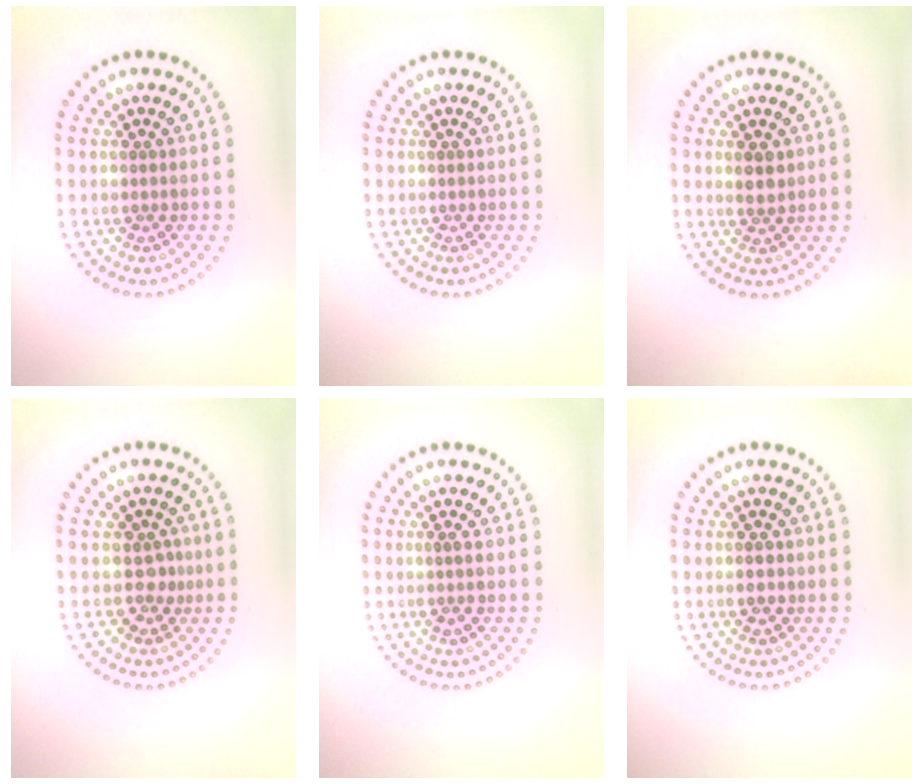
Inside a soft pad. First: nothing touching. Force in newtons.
{"total": 0.0}
{"total": 1.9, "press": 1.7, "slide": 0.8}
{"total": 1.8, "press": 1.3, "slide": 1.3}
{"total": 1.1, "press": 1.0, "slide": 0.5}
{"total": 1.9, "press": 1.9, "slide": 0.1}